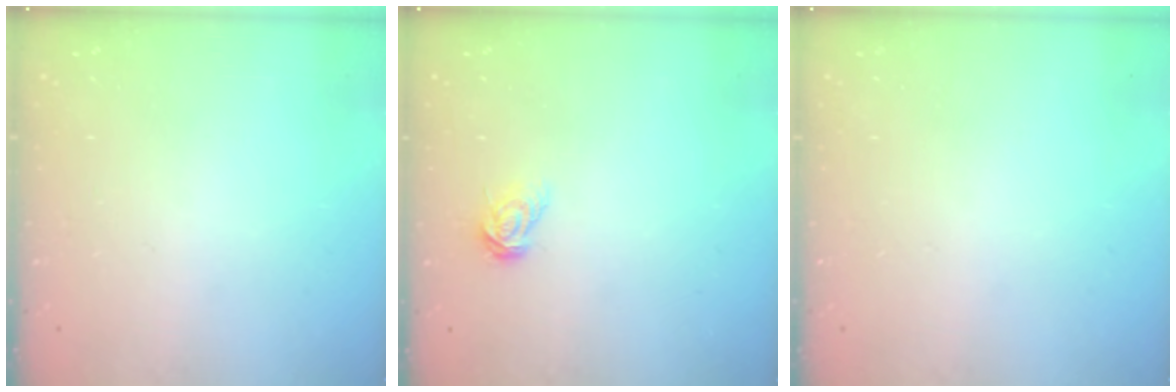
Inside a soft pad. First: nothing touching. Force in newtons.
{"total": 6.0, "press": 6.0, "slide": 0.4}
{"total": 0.0}